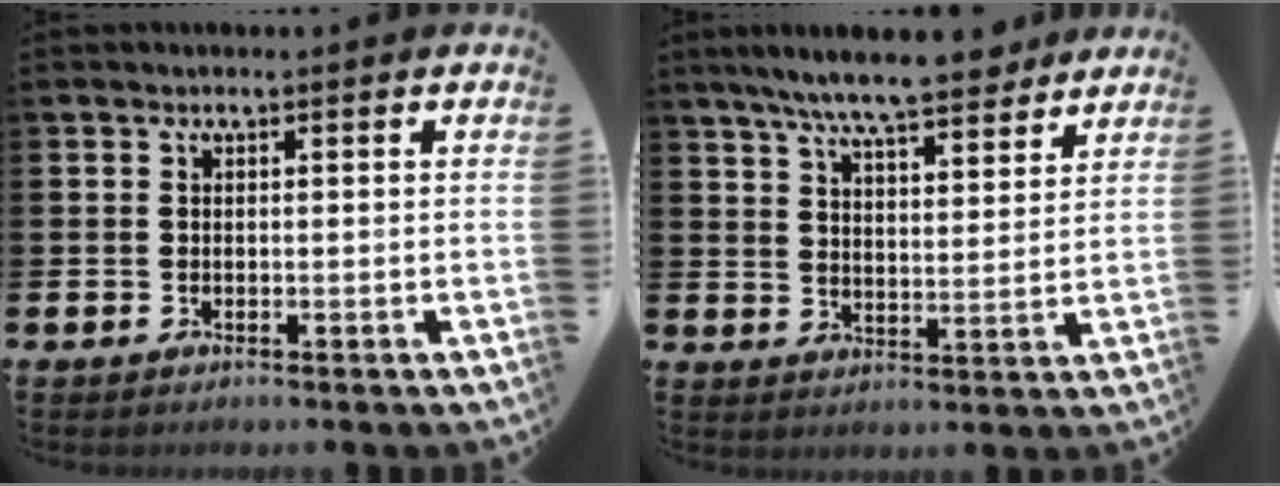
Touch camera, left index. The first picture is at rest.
{"total": 8.7, "force": [7.9, 1.0, 3.4], "torque": [-0.080, -0.039, 0.141]}